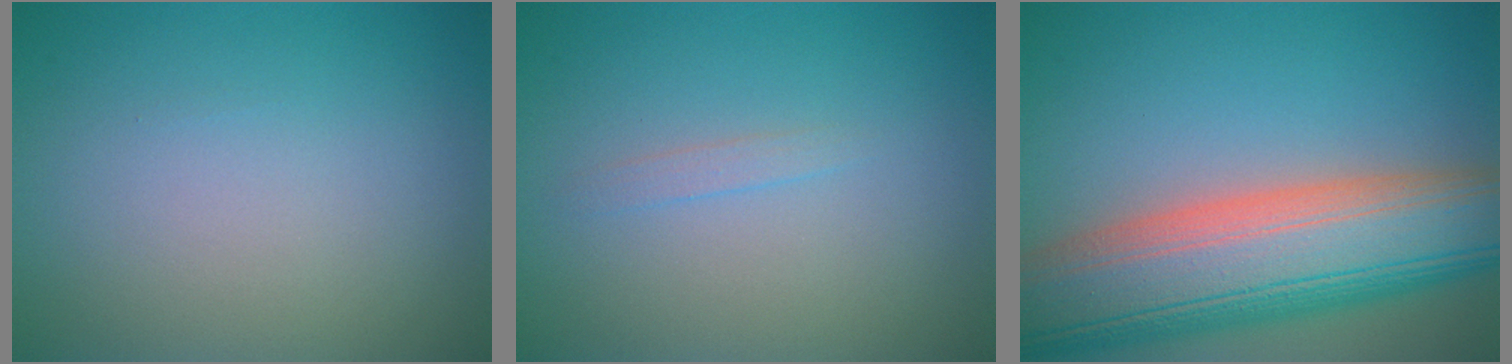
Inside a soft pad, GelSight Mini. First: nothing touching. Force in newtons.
{"total": 0.7, "press": 0.7, "slide": 0.1}
{"total": 14.2, "press": 14.1, "slide": 1.2}